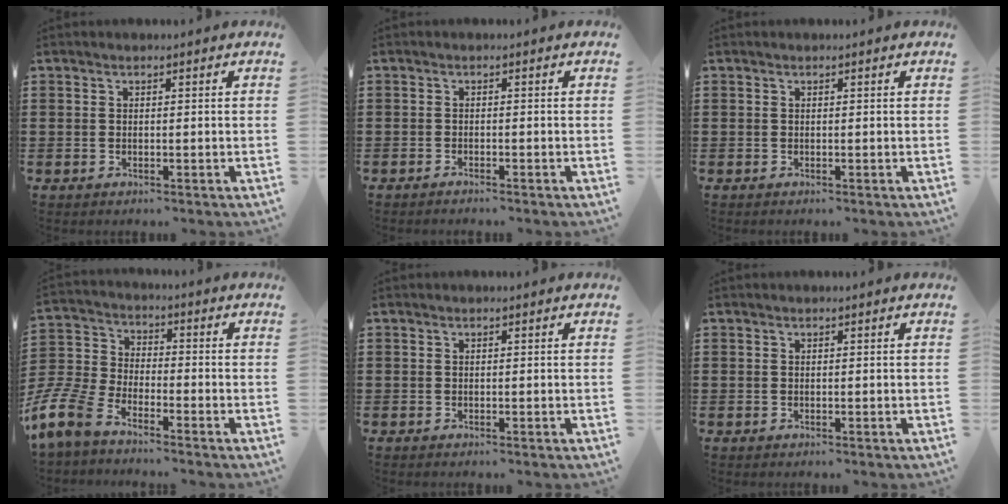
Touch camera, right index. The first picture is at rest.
{"total": 0.8, "force": [-0.8, 0.0, 0.1], "torque": [-0.004, -0.002, -0.015]}
{"total": 0.0}
{"total": 8.4, "force": [-7.1, 2.5, 3.7], "torque": [-0.117, -0.003, -0.150]}
{"total": 0.0}
{"total": 0.0}